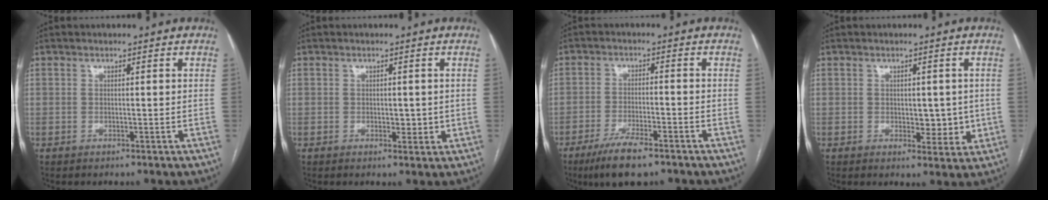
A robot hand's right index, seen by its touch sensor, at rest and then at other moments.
{"total": 2.4, "force": [0.0, 1.4, 1.9], "torque": [-0.022, -0.003, 0.004]}
{"total": 8.2, "force": [-5.8, 1.3, 5.7], "torque": [-0.101, -0.016, -0.096]}
{"total": 4.5, "force": [0.0, 2.6, 3.7], "torque": [-0.040, -0.003, 0.007]}